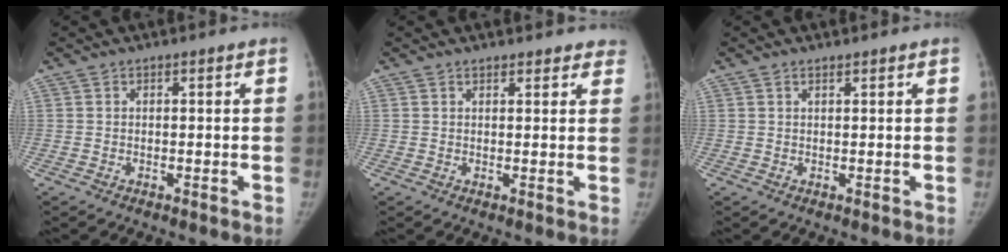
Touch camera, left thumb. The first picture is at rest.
{"total": 4.5, "force": [4.0, 1.9, 0.9], "torque": [0.028, -0.011, 0.034]}
{"total": 0.7, "force": [0.6, 0.2, 0.3], "torque": [-0.009, -0.003, 0.012]}